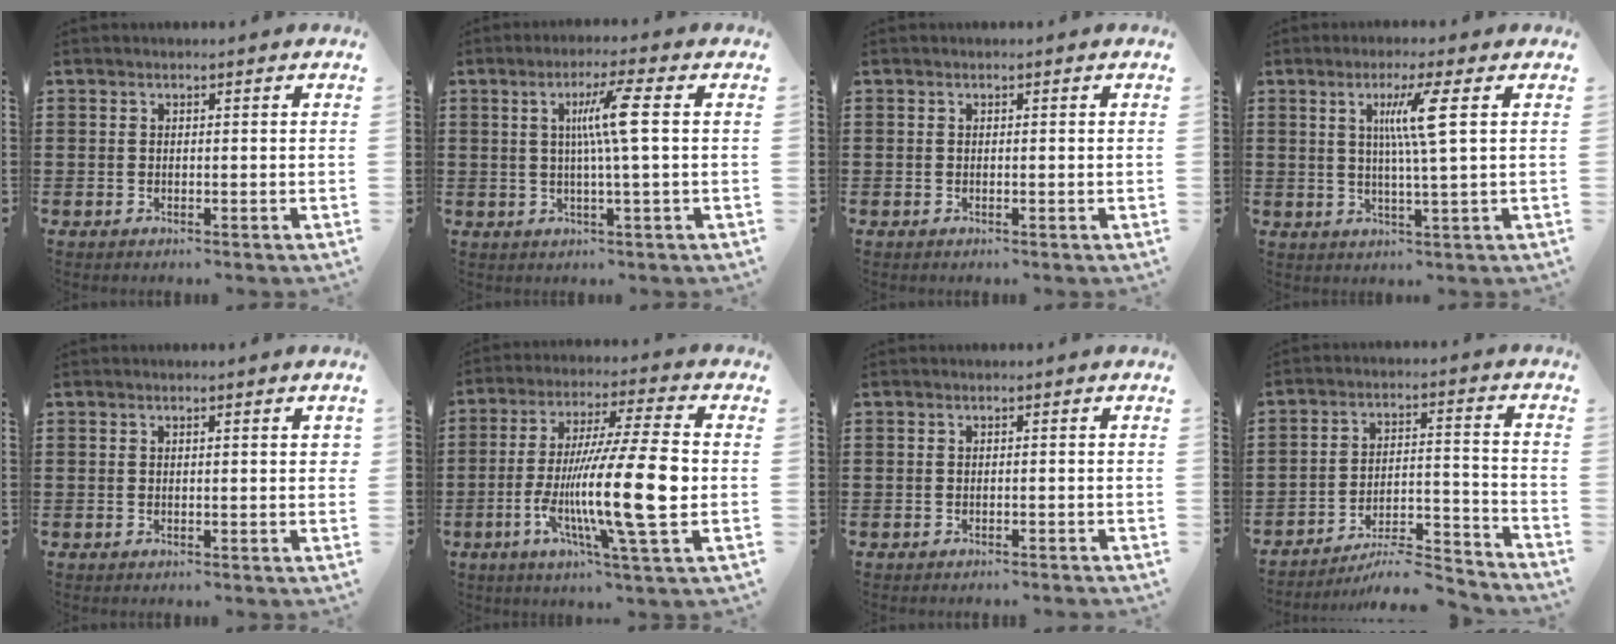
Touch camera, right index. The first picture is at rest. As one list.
[{"total": 6.8, "force": [1.1, -0.4, 6.6], "torque": [-0.131, -0.002, 0.010]}, {"total": 0.0}, {"total": 6.6, "force": [1.8, -0.5, 6.3], "torque": [-0.126, -0.005, 0.023]}, {"total": 1.2, "force": [0.4, 0.2, 1.1], "torque": [-0.022, 0.002, 0.006]}, {"total": 17.4, "force": [-3.0, 1.7, 17.0], "torque": [-0.305, -0.015, -0.059]}, {"total": 0.5, "force": [-0.5, 0.0, 0.1], "torque": [-0.003, -0.004, -0.010]}, {"total": 7.0, "force": [-6.3, 1.1, 2.8], "torque": [-0.038, 0.007, -0.121]}]